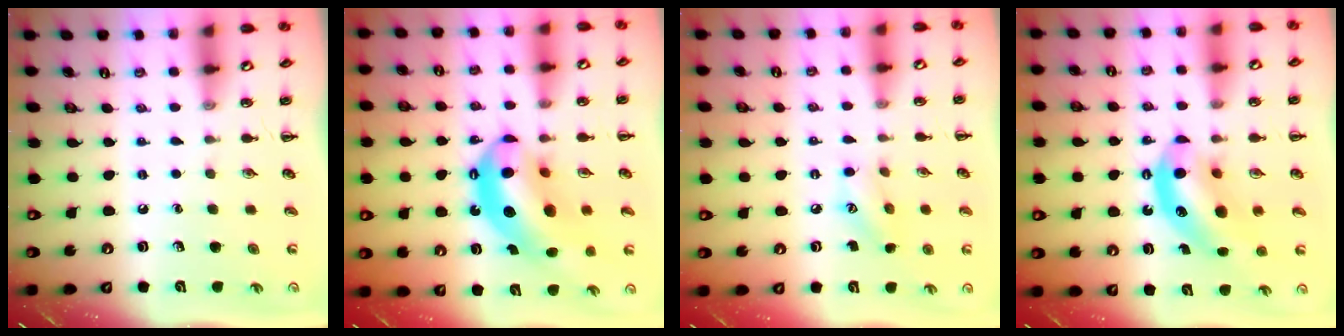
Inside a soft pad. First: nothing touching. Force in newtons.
{"total": 15.9, "press": 15.2, "slide": 4.4}
{"total": 7.2, "press": 7.2, "slide": 0.7}
{"total": 10.7, "press": 10.4, "slide": 2.6}